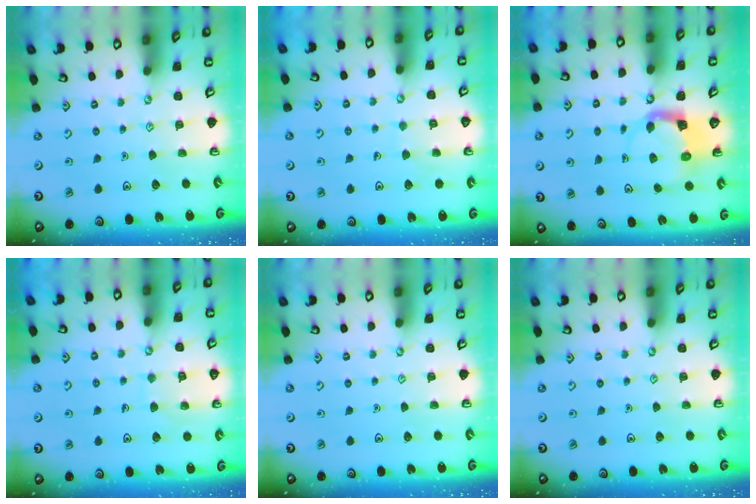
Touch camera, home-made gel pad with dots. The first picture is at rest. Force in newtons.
{"total": 4.6, "press": 4.6, "slide": 0.3}
{"total": 3.8, "press": 3.7, "slide": 0.7}
{"total": 5.7, "press": 5.7, "slide": 0.5}
{"total": 0.0}
{"total": 0.0}